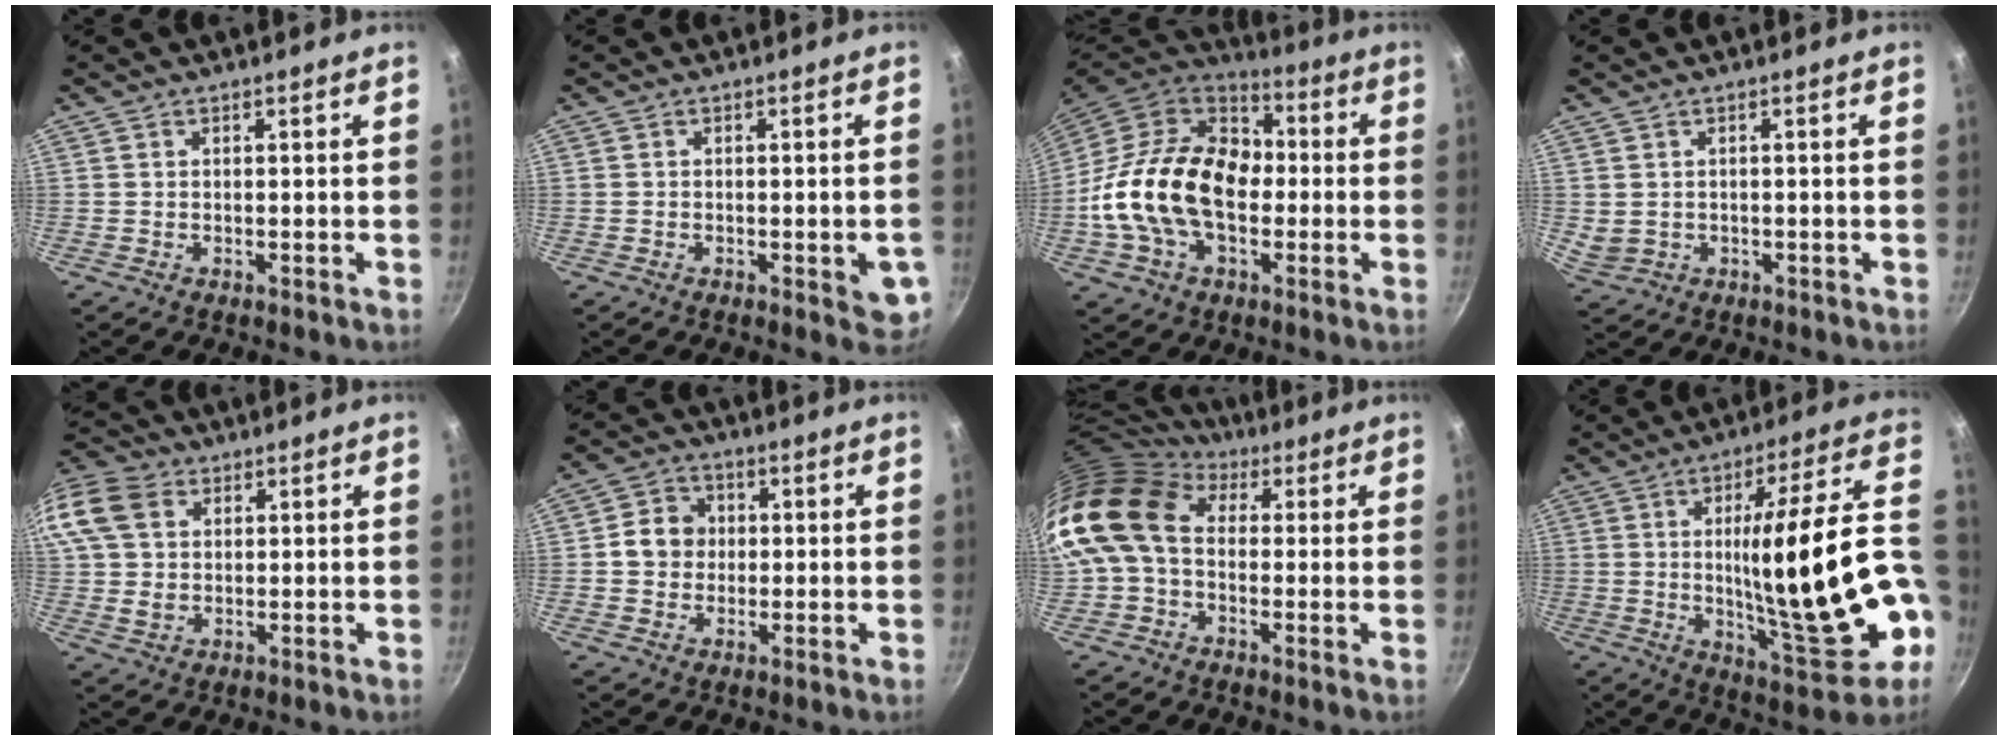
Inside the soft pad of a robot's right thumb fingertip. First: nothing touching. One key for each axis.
{"total": 4.9, "fx": -1.4, "fy": 1.9, "fz": 4.3, "tx": -0.041, "ty": -0.004, "tz": -0.019}
{"total": 23.3, "fx": -2.1, "fy": 16.0, "fz": 16.8, "tx": -0.275, "ty": 0.040, "tz": -0.047}
{"total": 2.8, "fx": 0.0, "fy": 2.4, "fz": 1.6, "tx": -0.028, "ty": 0.004, "tz": 0.014}
{"total": 18.0, "fx": 5.8, "fy": 13.6, "fz": 10.2, "tx": -0.235, "ty": 0.024, "tz": 0.104}
{"total": 6.5, "fx": 0.4, "fy": 5.9, "fz": 2.8, "tx": -0.018, "ty": 0.009, "tz": -0.006}
{"total": 14.1, "fx": 1.9, "fy": 10.7, "fz": 9.0, "tx": -0.161, "ty": 0.022, "tz": 0.014}
{"total": 26.7, "fx": -2.9, "fy": 7.8, "fz": 25.4, "tx": -0.351, "ty": 0.022, "tz": -0.015}